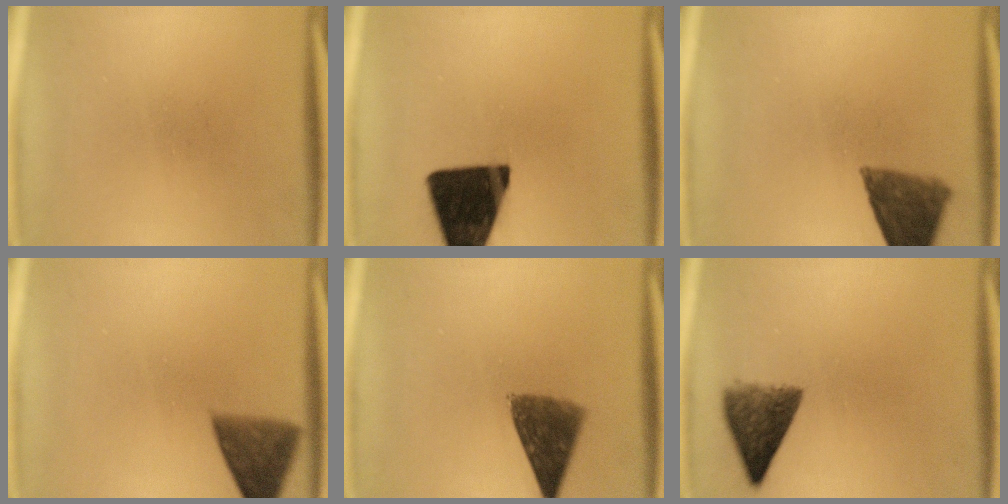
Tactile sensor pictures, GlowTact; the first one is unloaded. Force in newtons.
{"total": 18.3}
{"total": 9.2}
{"total": 7.4}
{"total": 8.2}
{"total": 6.9}